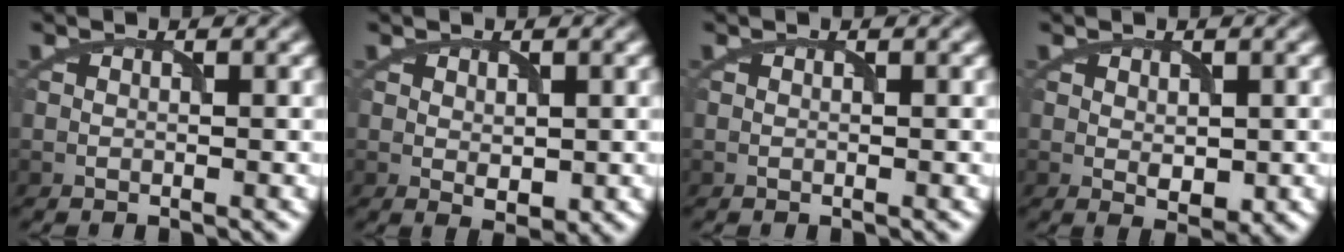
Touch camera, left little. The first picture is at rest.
{"total": 1.7, "force": [0.2, 1.0, 1.4], "torque": [-0.025, -0.008, 0.011]}
{"total": 0.0}
{"total": 2.1, "force": [0.1, 1.2, 1.7], "torque": [-0.028, -0.008, 0.009]}